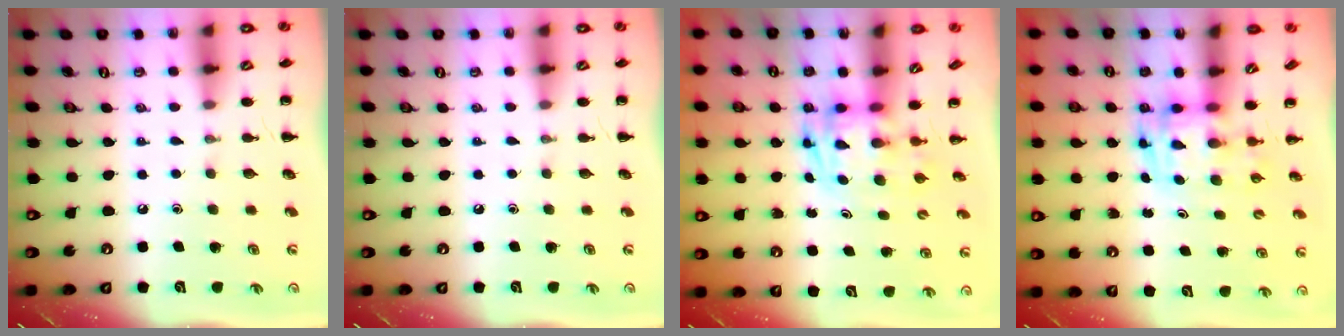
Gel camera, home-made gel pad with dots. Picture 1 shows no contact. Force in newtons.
{"total": 0.0}
{"total": 2.7, "press": 2.6, "slide": 0.5}
{"total": 3.5, "press": 3.5, "slide": 0.7}